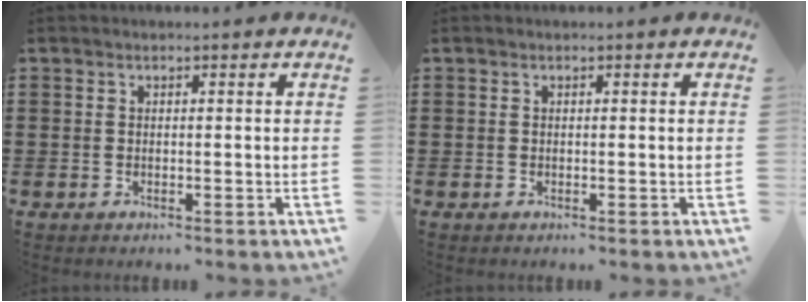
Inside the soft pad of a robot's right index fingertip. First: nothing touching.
{"total": 0.0}